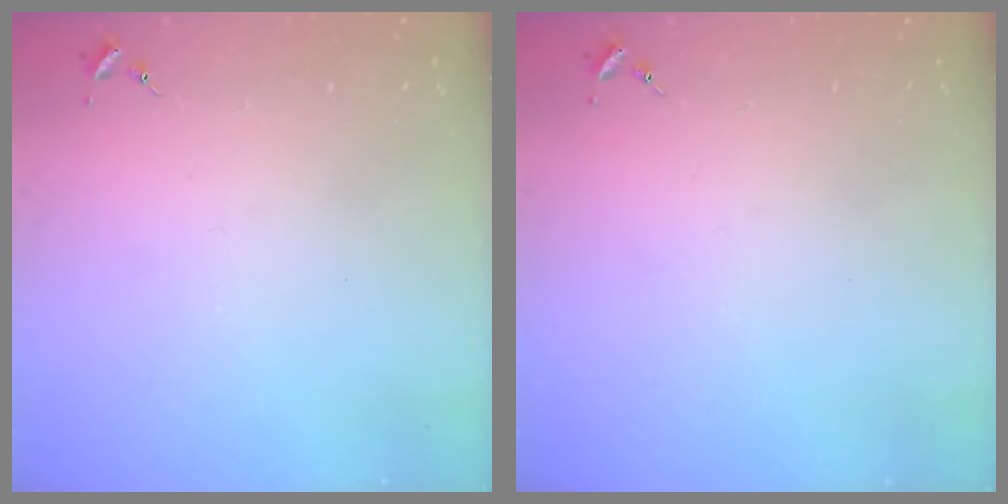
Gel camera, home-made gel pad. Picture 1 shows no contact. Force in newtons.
{"total": 0.0}